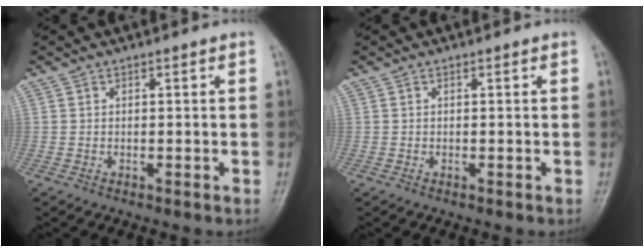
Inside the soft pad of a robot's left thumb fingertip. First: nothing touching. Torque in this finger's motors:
{"motor_torque": [-0.23, -0.11, -0.11, 0.03, -0.10]}